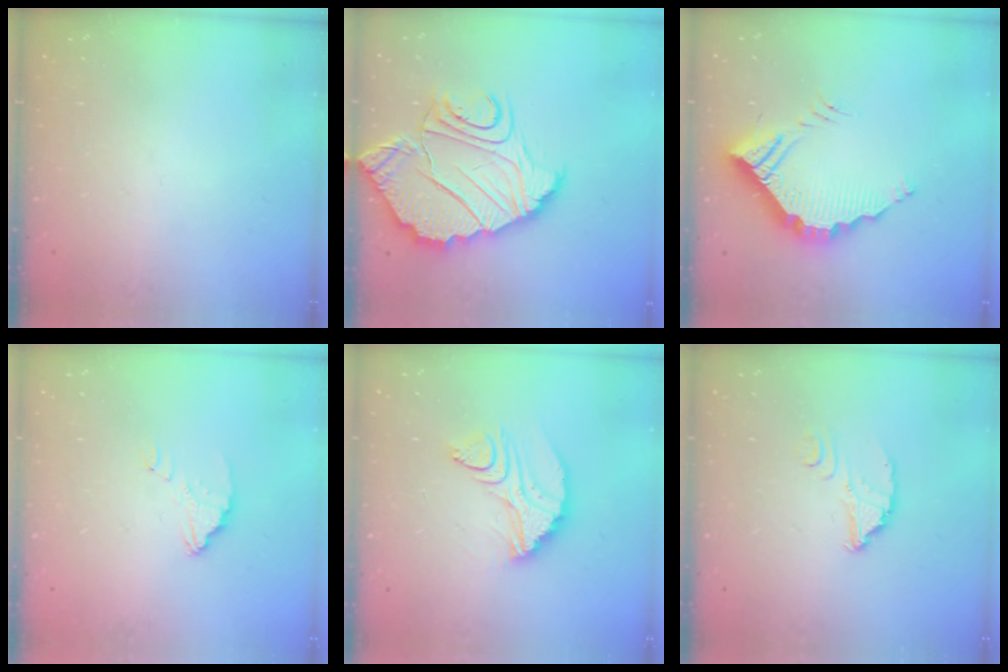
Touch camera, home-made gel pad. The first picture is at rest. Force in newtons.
{"total": 14.8, "press": 14.7, "slide": 1.3}
{"total": 13.4, "press": 13.4, "slide": 0.3}
{"total": 3.0, "press": 3.0, "slide": 0.2}
{"total": 11.0, "press": 11.0, "slide": 0.7}
{"total": 3.6, "press": 3.6, "slide": 0.3}